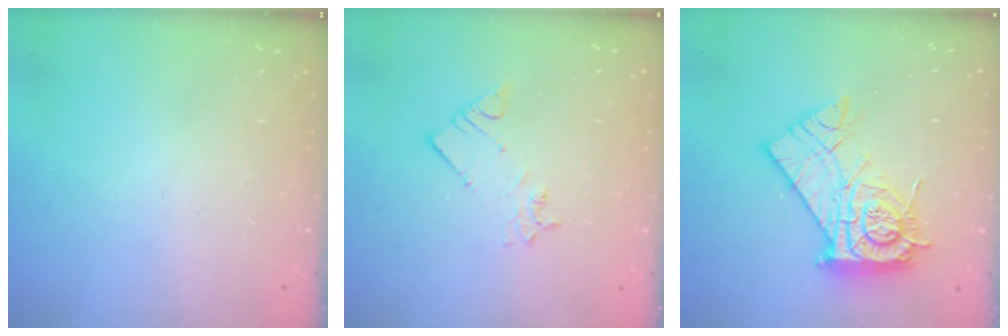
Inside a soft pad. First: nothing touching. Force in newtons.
{"total": 3.1, "press": 3.1, "slide": 0.1}
{"total": 15.2, "press": 15.1, "slide": 1.6}